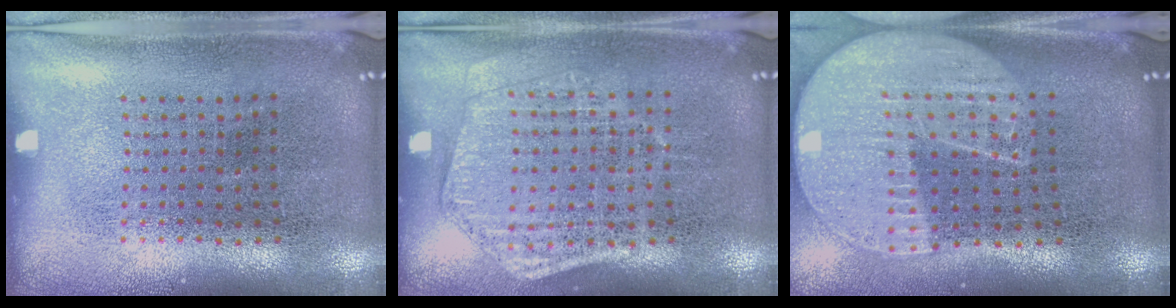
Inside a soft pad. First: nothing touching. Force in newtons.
{"total": 1.4, "press": 1.3, "slide": 0.5}
{"total": 2.3, "press": 2.0, "slide": 1.1}